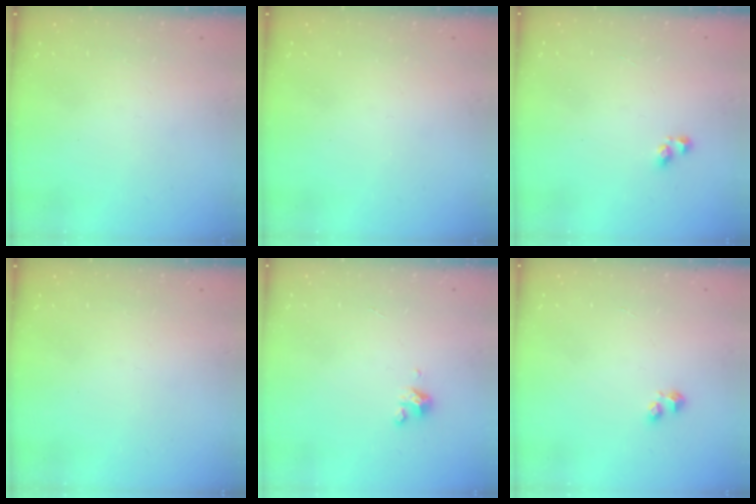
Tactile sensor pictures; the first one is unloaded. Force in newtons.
{"total": 0.0}
{"total": 3.2, "press": 3.1, "slide": 0.6}
{"total": 0.0}
{"total": 1.7, "press": 1.7, "slide": 0.3}
{"total": 2.9, "press": 2.8, "slide": 0.6}